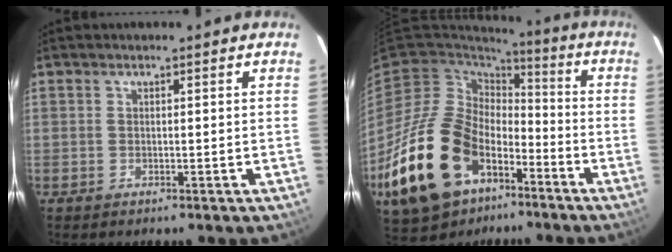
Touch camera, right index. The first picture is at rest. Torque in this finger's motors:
{"motor_torque": [1.10, -0.66, 1.05, 0.21]}